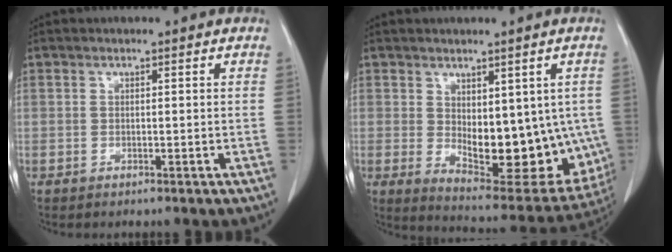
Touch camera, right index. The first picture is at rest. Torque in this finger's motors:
{"motor_torque": [0.78, 0.66, 0.25, 0.08]}